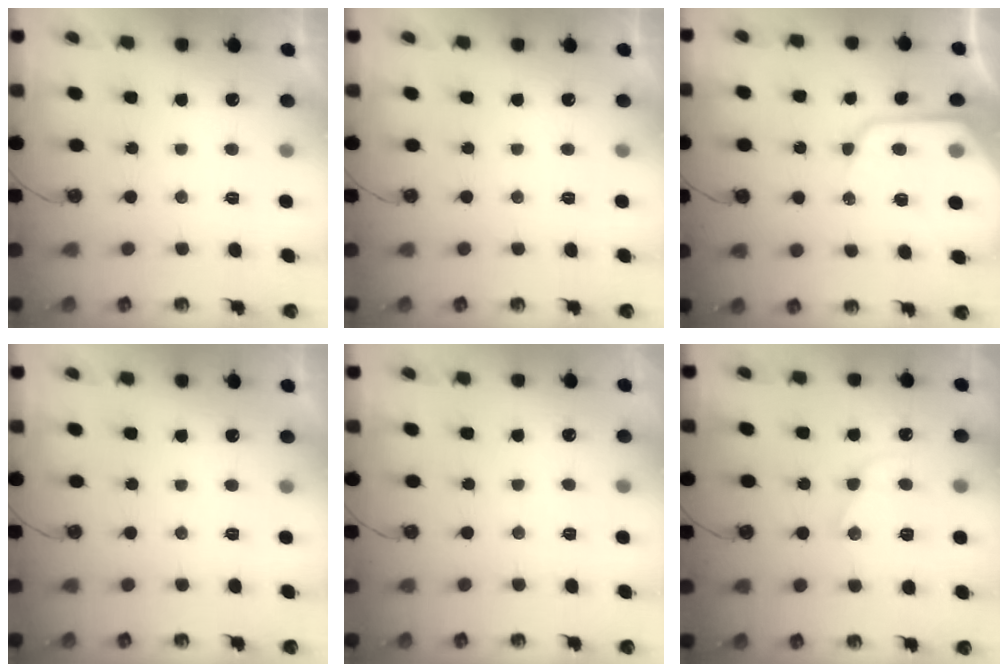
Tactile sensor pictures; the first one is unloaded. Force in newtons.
{"total": 0.0}
{"total": 12.7, "press": 12.6, "slide": 1.2}
{"total": 0.0}
{"total": 2.4, "press": 2.4, "slide": 0.4}
{"total": 13.1, "press": 13.1, "slide": 1.1}